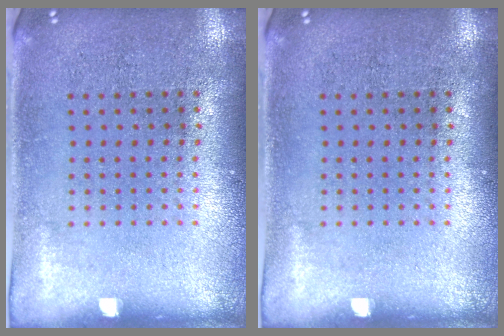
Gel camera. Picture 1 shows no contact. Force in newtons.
{"total": 0.0}